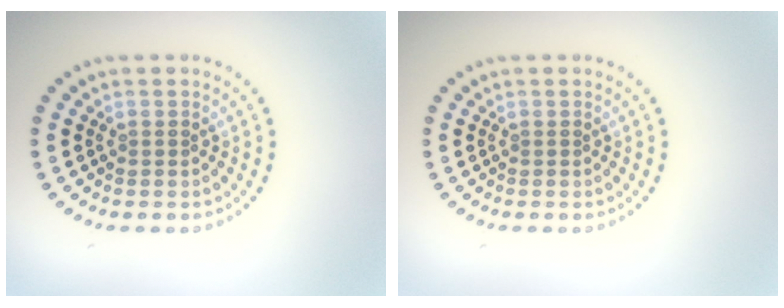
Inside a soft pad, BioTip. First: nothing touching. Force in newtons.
{"total": 0.0}